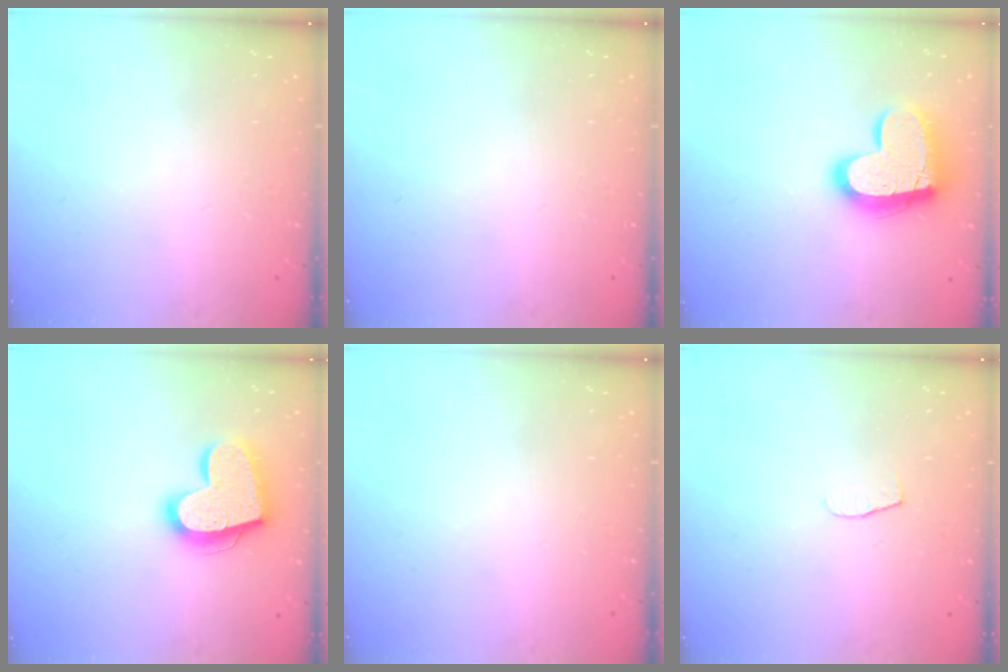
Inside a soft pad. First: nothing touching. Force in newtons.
{"total": 0.0}
{"total": 17.6, "press": 17.6, "slide": 1.2}
{"total": 18.7, "press": 18.6, "slide": 1.4}
{"total": 0.0}
{"total": 4.2, "press": 4.1, "slide": 0.4}